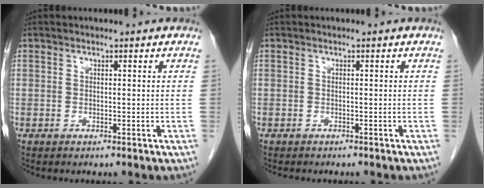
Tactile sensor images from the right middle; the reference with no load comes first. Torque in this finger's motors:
{"motor_torque": [0.02, -0.01, -0.01, 0.00]}